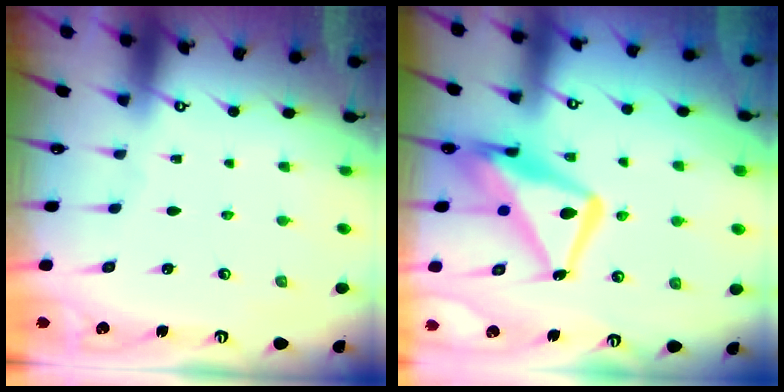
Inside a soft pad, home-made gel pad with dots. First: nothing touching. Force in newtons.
{"total": 16.7, "press": 16.7, "slide": 1.5}